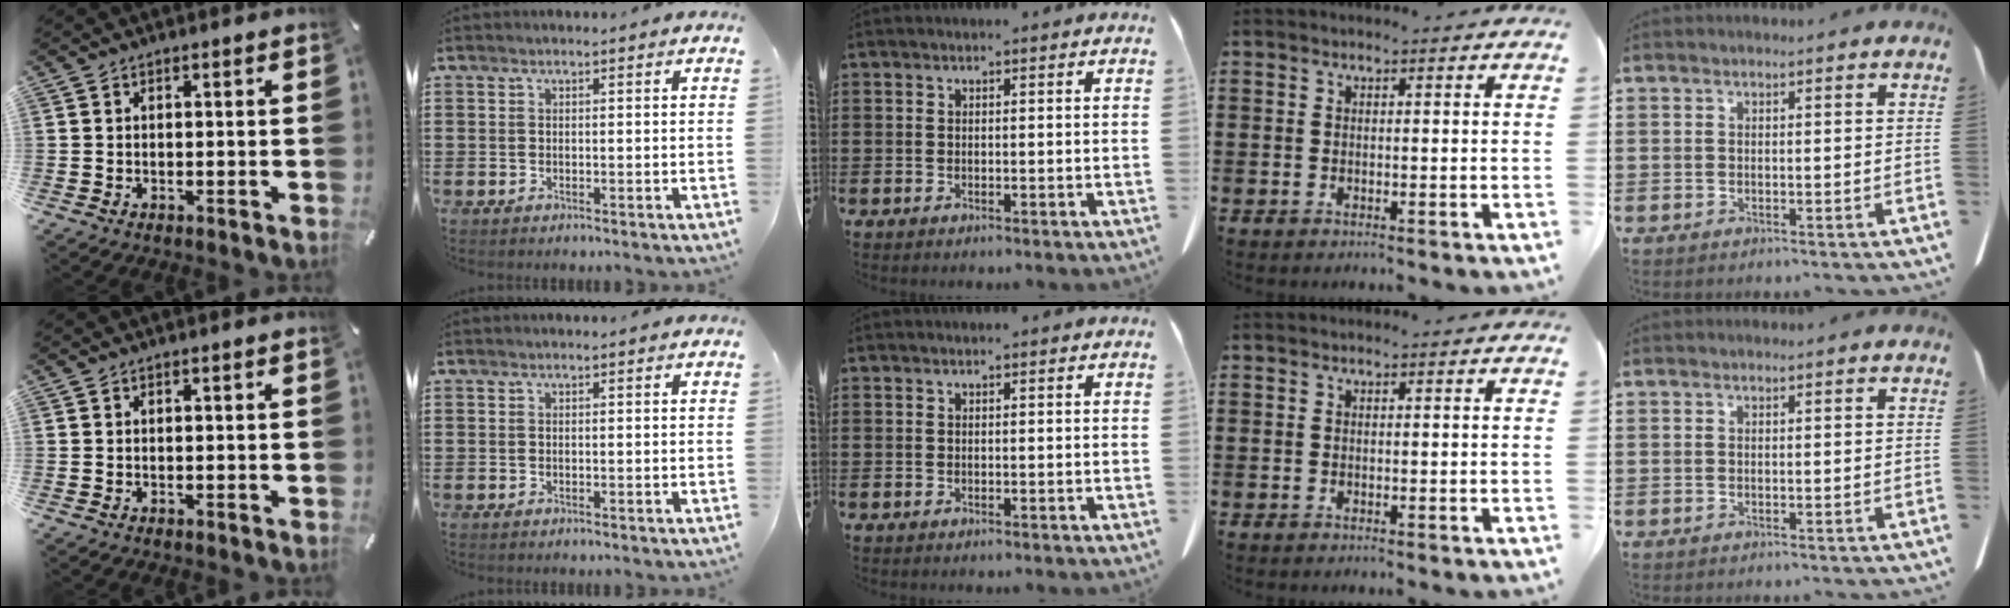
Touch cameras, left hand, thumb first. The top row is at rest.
{}